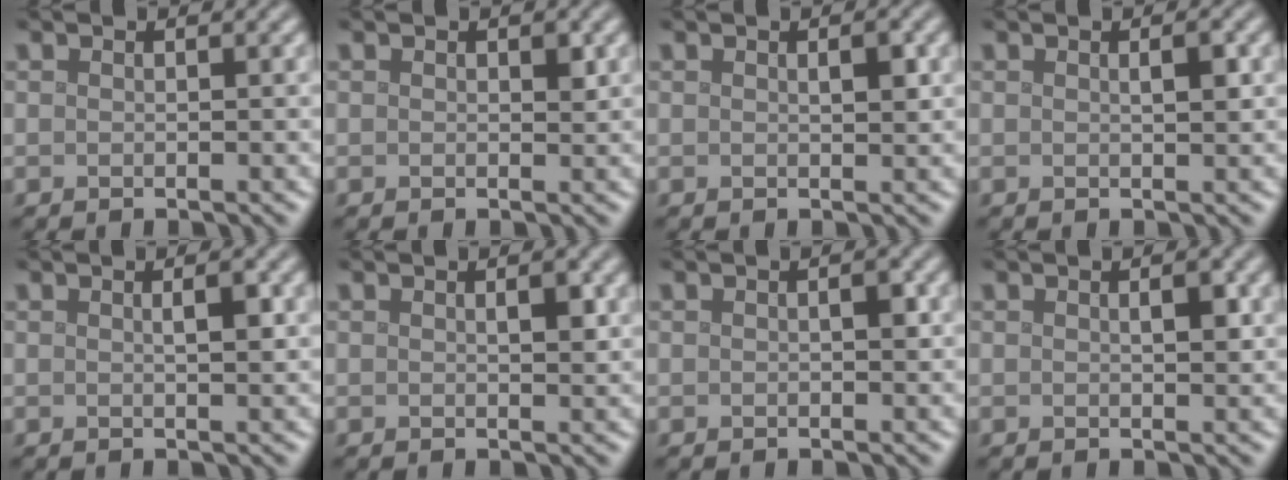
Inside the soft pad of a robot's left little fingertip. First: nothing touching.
{"total": 0.8, "force": [0.3, 0.4, 0.6], "torque": [-0.003, -0.002, 0.003]}
{"total": 1.4, "force": [0.5, 0.3, 1.3], "torque": [-0.019, -0.001, 0.007]}
{"total": 1.4, "force": [0.4, 0.2, 1.3], "torque": [-0.020, 0.002, 0.005]}
{"total": 1.8, "force": [0.4, 0.3, 1.7], "torque": [-0.025, 0.004, 0.004]}
{"total": 1.5, "force": [0.5, 0.3, 1.4], "torque": [-0.020, -0.002, 0.008]}
{"total": 1.3, "force": [0.2, 0.4, 1.2], "torque": [-0.016, 0.001, 0.003]}
{"total": 1.8, "force": [0.5, 0.4, 1.7], "torque": [-0.023, 0.001, 0.008]}